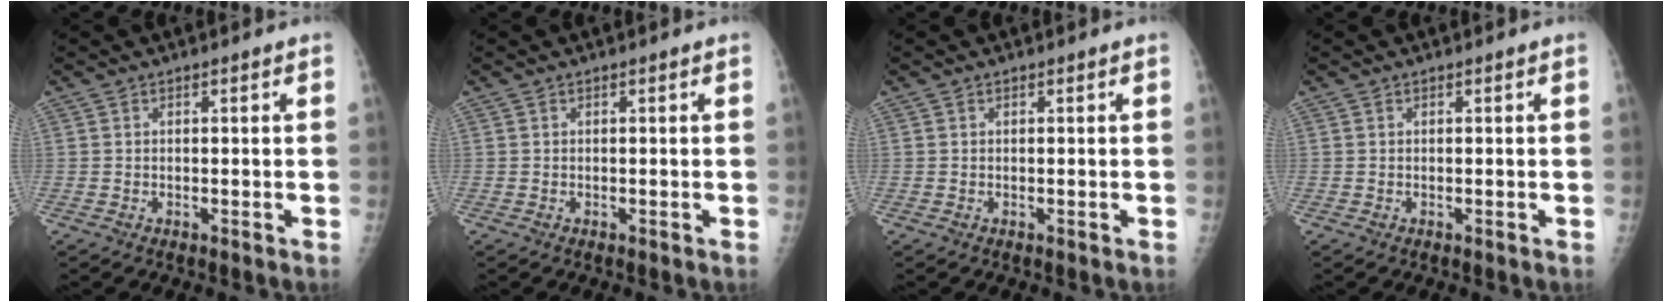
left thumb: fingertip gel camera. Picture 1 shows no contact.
{"total": 0.0}
{"total": 0.0}
{"total": 0.0}